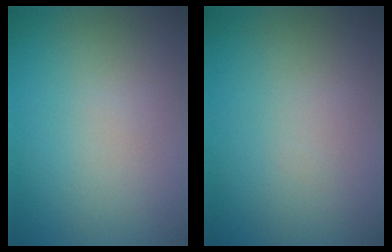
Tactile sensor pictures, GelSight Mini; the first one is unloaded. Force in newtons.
{"total": 0.0}